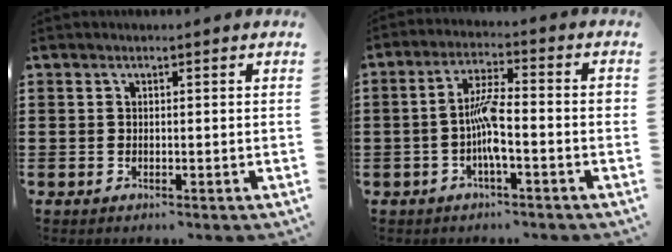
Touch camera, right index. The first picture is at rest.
{"total": 6.8, "force": [-1.6, 1.4, 6.5], "torque": [-0.134, -0.001, -0.037]}